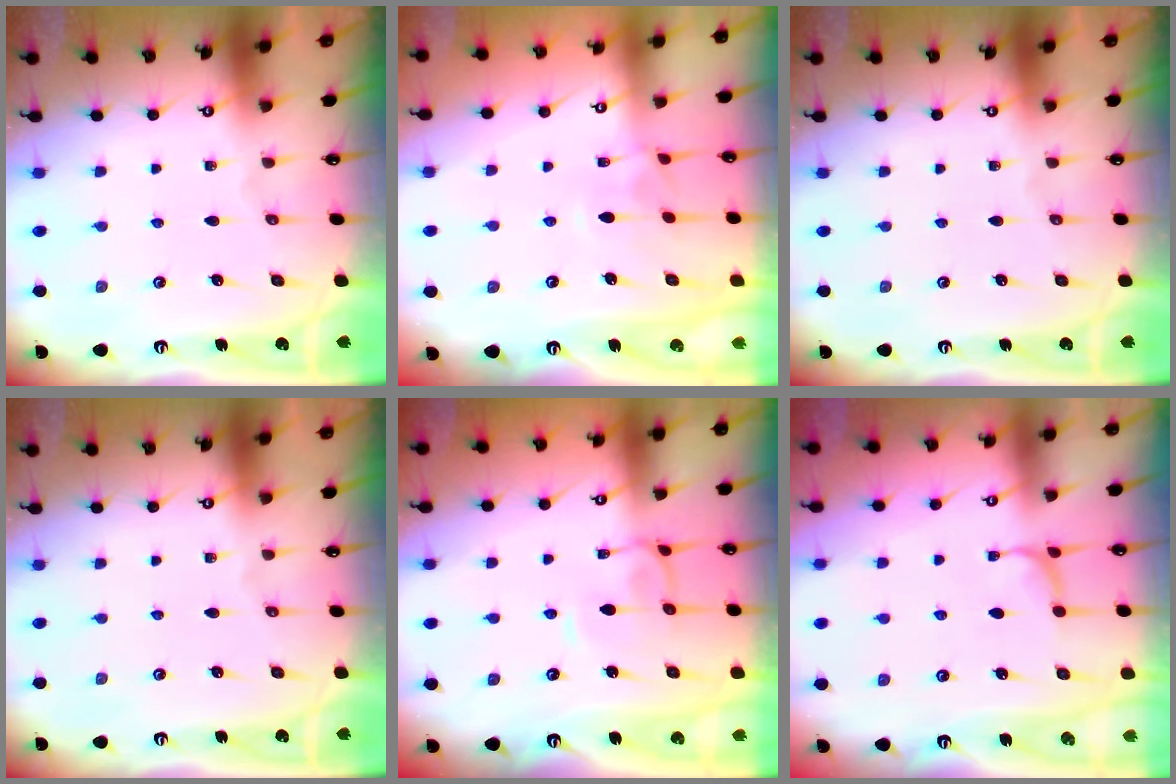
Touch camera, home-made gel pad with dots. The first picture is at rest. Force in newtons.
{"total": 1.9, "press": 1.8, "slide": 0.7}
{"total": 0.0}
{"total": 0.0}
{"total": 2.3, "press": 2.3, "slide": 0.4}
{"total": 1.2, "press": 1.0, "slide": 0.6}